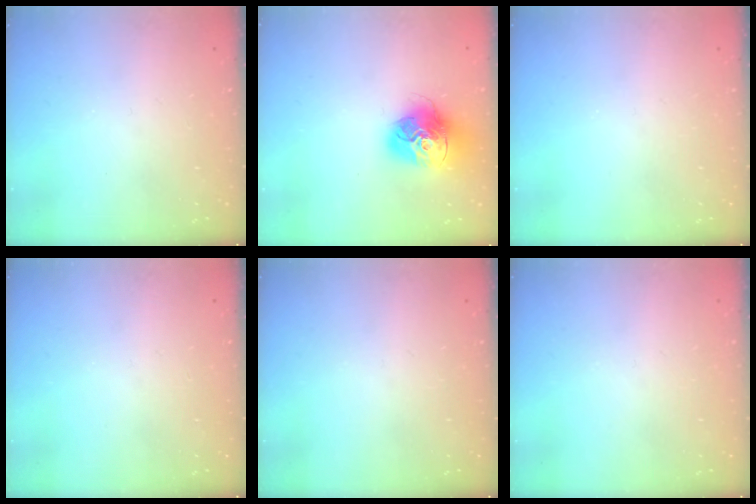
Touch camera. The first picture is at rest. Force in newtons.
{"total": 16.1, "press": 16.0, "slide": 1.6}
{"total": 0.0}
{"total": 0.0}
{"total": 0.0}
{"total": 0.0}